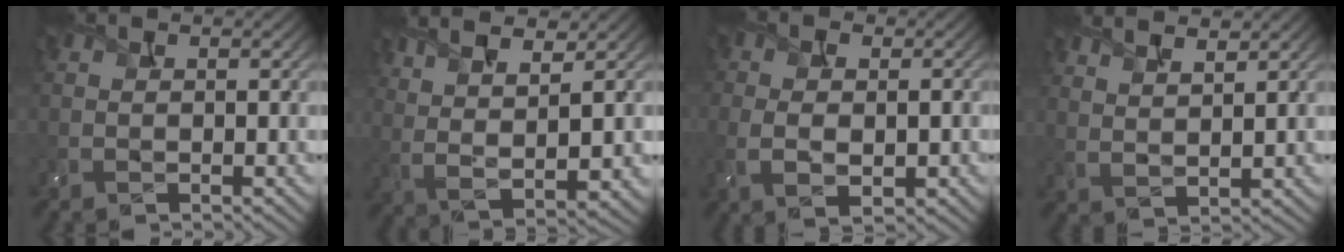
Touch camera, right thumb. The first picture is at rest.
{"total": 8.6, "force": [4.6, 2.3, 6.9], "torque": [-0.151, 0.003, 0.088]}
{"total": 6.6, "force": [-0.5, 4.2, 5.0], "torque": [-0.071, 0.003, -0.015]}
{"total": 5.0, "force": [4.0, 1.2, 2.8], "torque": [-0.052, 0.004, 0.069]}